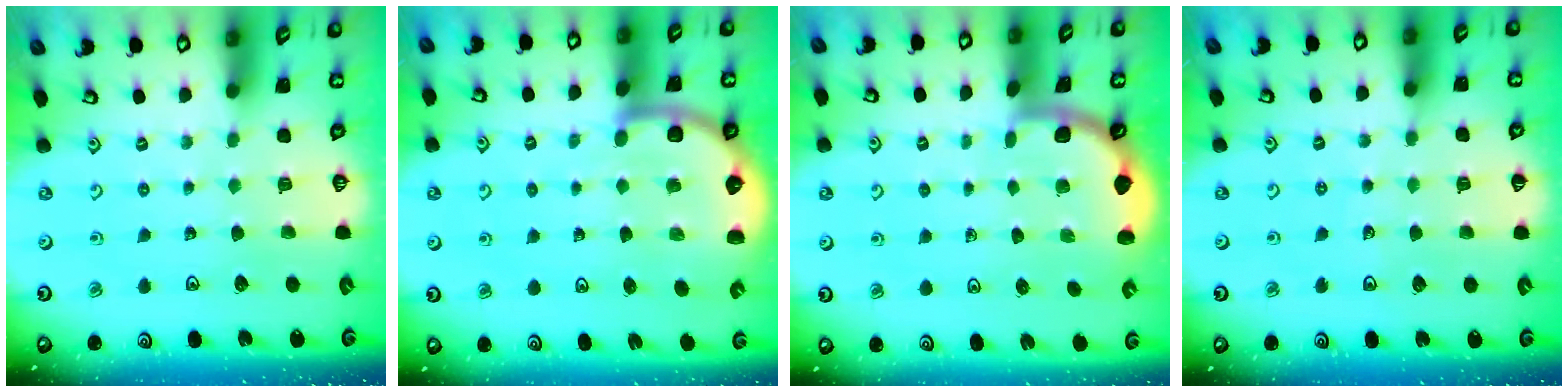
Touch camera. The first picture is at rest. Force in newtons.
{"total": 6.9, "press": 6.4, "slide": 2.6}
{"total": 1.9, "press": 1.9, "slide": 0.0}
{"total": 3.1, "press": 2.8, "slide": 1.4}